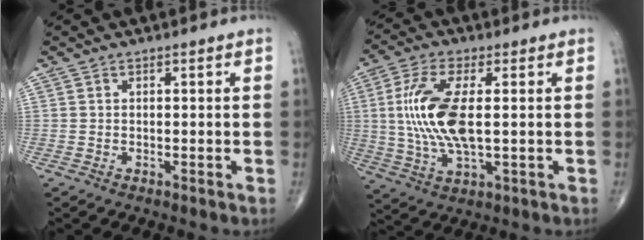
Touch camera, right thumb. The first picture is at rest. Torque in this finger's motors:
{"motor_torque": [1.10, 3.19, 1.59, 0.15, 0.19]}